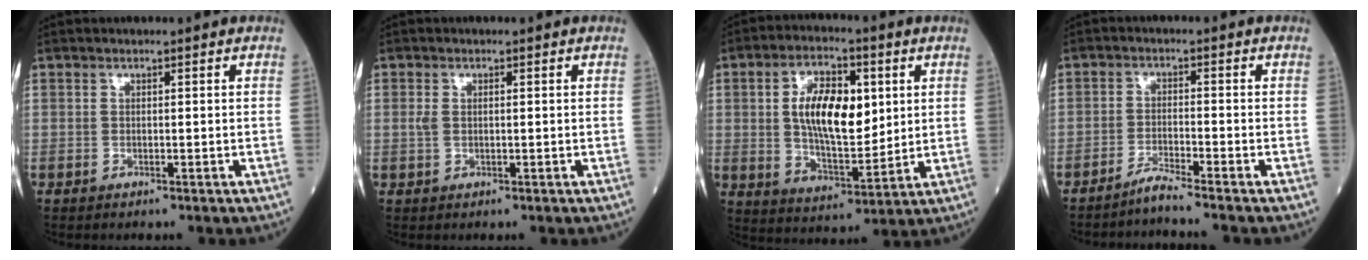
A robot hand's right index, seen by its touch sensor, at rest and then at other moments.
{"total": 1.7, "force": [0.2, 0.9, 1.4], "torque": [-0.037, 0.007, 0.004]}
{"total": 12.5, "force": [2.5, 5.4, 11.0], "torque": [-0.203, 0.008, 0.046]}
{"total": 3.3, "force": [-2.9, -1.4, 0.7], "torque": [-0.017, -0.014, -0.057]}